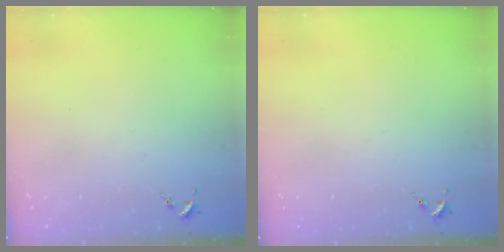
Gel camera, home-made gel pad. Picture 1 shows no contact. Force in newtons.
{"total": 0.0}